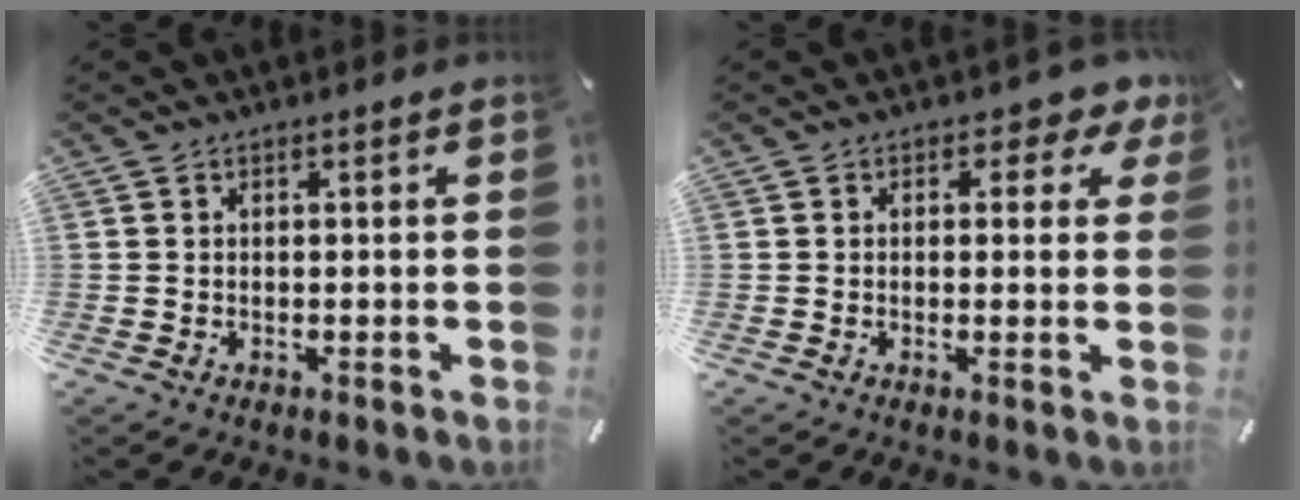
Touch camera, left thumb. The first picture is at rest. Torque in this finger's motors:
{"motor_torque": [0.05, -0.20, -0.01, -0.07, 0.01]}